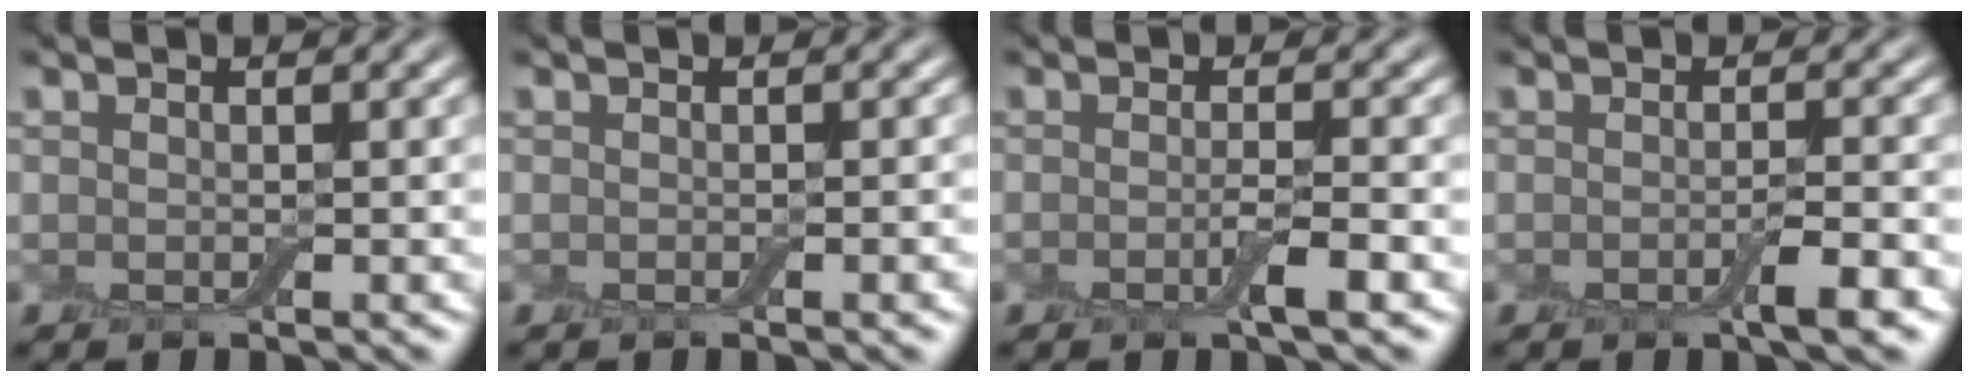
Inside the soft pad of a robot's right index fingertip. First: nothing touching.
{"total": 0.9, "force": [-0.2, 0.1, 0.9], "torque": [-0.010, 0.000, -0.003]}
{"total": 1.9, "force": [-0.9, 0.1, 1.7], "torque": [-0.031, -0.005, -0.017]}
{"total": 2.3, "force": [-1.1, 0.3, 2.0], "torque": [-0.032, -0.006, -0.018]}